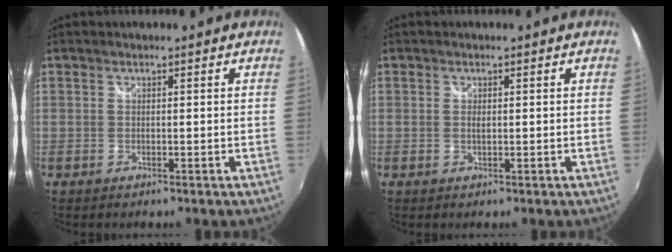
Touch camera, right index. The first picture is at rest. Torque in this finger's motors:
{"motor_torque": [0.34, 0.30, -0.01, 0.00]}